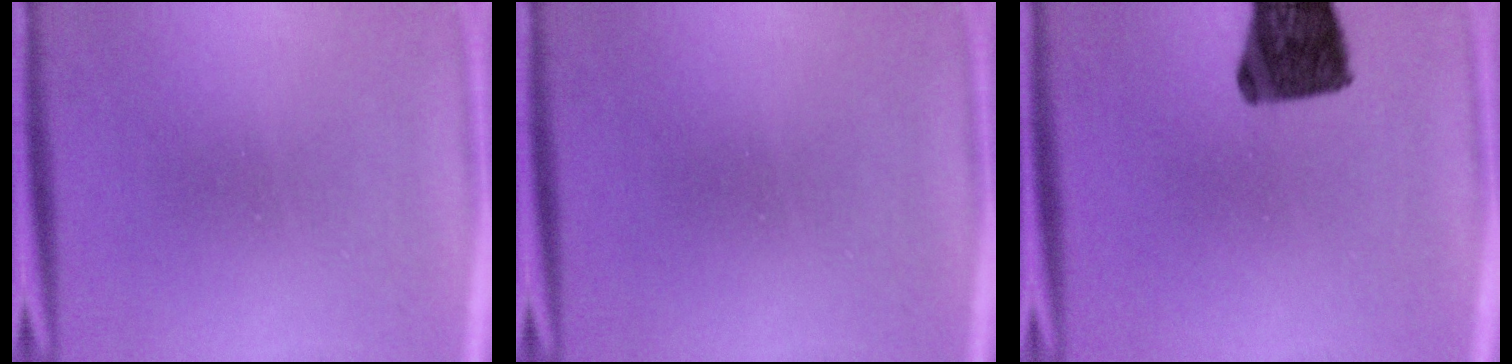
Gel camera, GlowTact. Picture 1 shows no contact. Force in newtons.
{"total": 0.0}
{"total": 12.6}